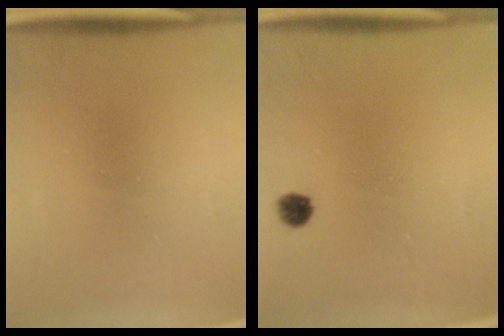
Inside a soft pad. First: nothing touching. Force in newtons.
{"total": 2.3}